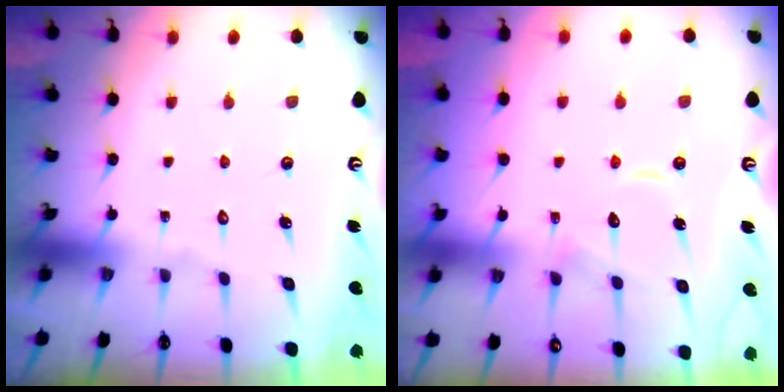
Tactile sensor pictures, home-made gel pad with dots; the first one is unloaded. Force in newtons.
{"total": 9.4, "press": 9.4, "slide": 1.0}